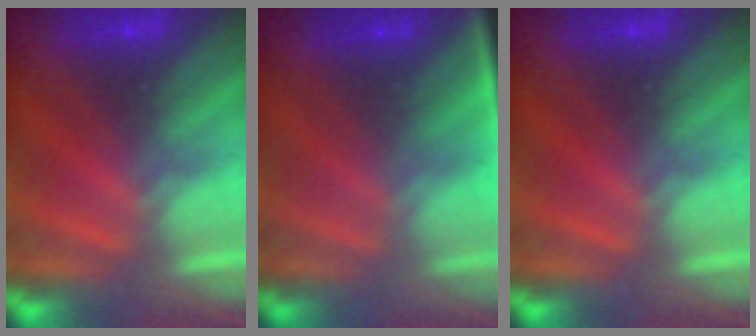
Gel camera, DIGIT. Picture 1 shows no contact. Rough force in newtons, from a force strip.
{"total": 2.5}
{"total": 0.0}